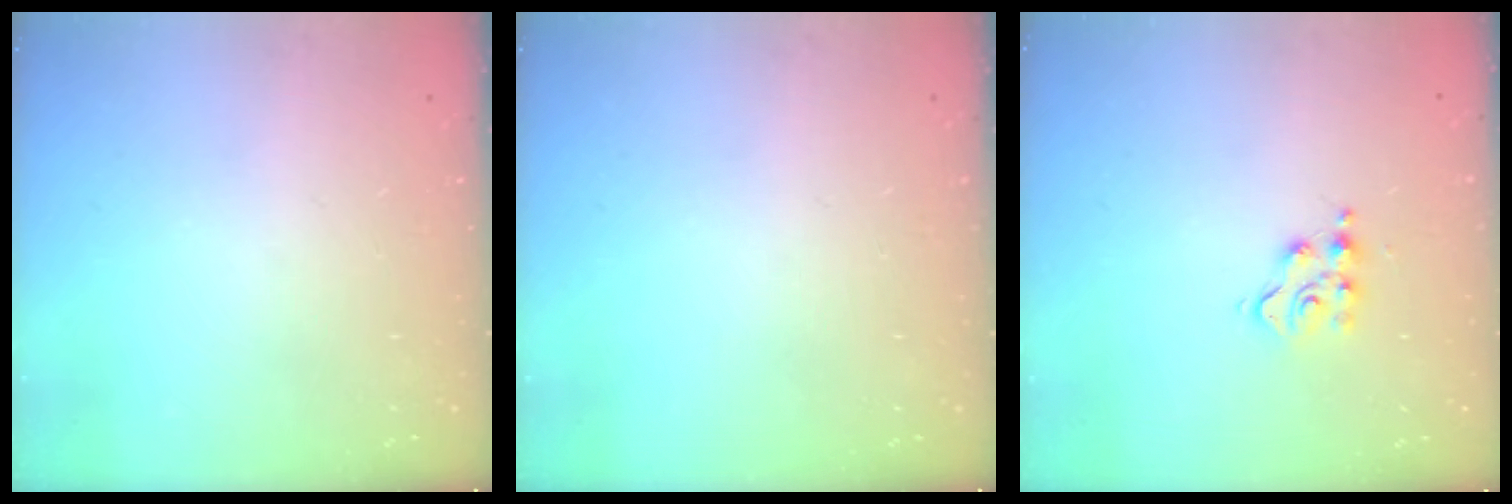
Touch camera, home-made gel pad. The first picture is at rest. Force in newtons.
{"total": 0.0}
{"total": 6.1, "press": 6.1, "slide": 0.5}